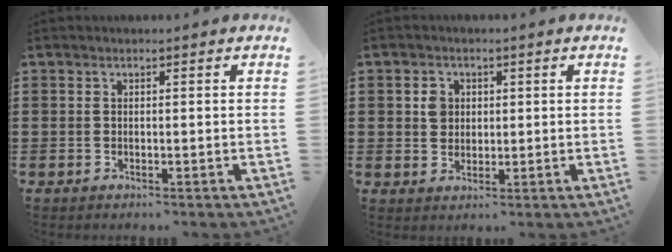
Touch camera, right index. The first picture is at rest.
{"total": 2.8, "force": [0.6, 2.4, 1.3], "torque": [-0.033, 0.010, 0.010]}